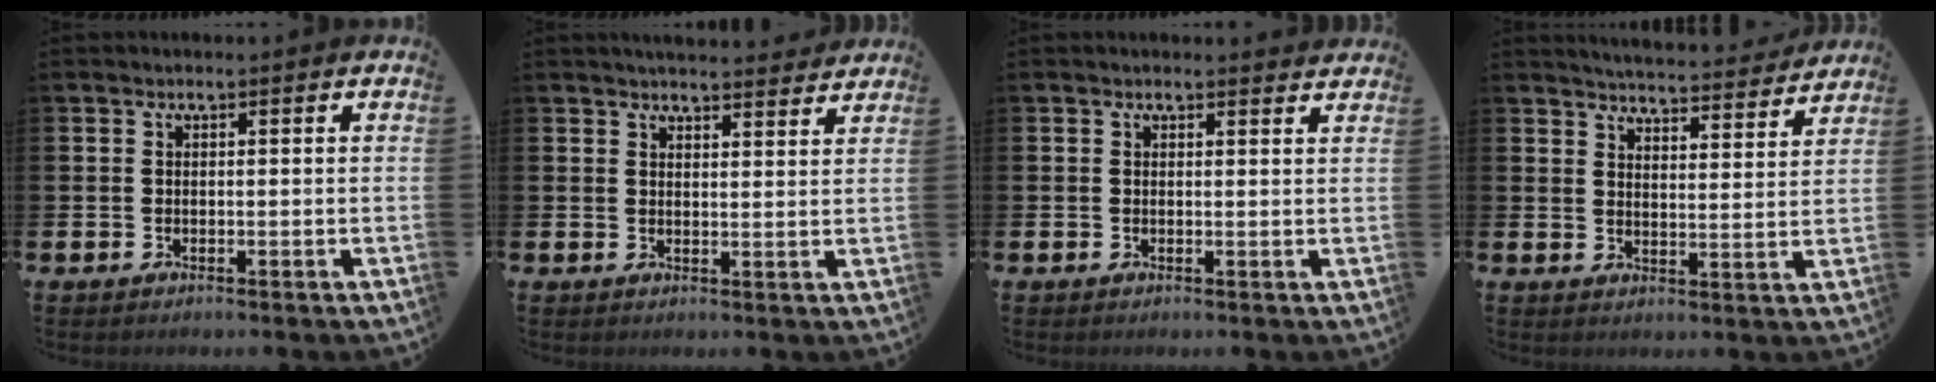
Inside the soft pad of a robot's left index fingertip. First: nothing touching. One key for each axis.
{"total": 3.9, "fx": 3.9, "fy": 0.3, "fz": 0.2, "tx": -0.001, "ty": -0.024, "tz": 0.069}
{"total": 1.0, "fx": 1.0, "fy": 0.1, "fz": 0.1, "tx": 0.009, "ty": -0.005, "tz": 0.016}
{"total": 5.4, "fx": 5.3, "fy": 0.3, "fz": 0.6, "tx": -0.024, "ty": -0.040, "tz": 0.093}